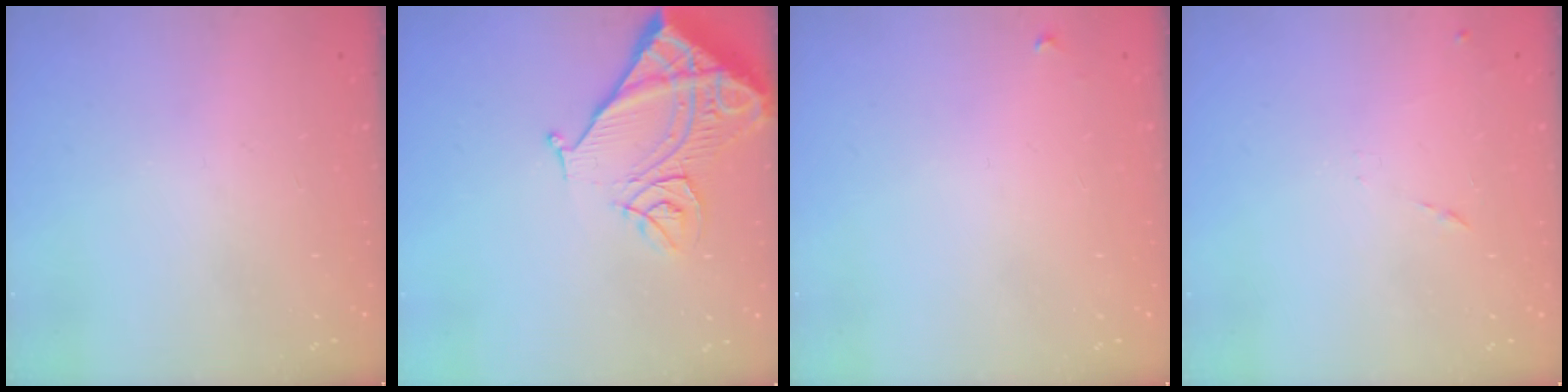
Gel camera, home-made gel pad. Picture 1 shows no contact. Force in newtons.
{"total": 15.0, "press": 14.9, "slide": 1.9}
{"total": 4.2, "press": 4.1, "slide": 0.7}
{"total": 6.6, "press": 6.6, "slide": 0.4}